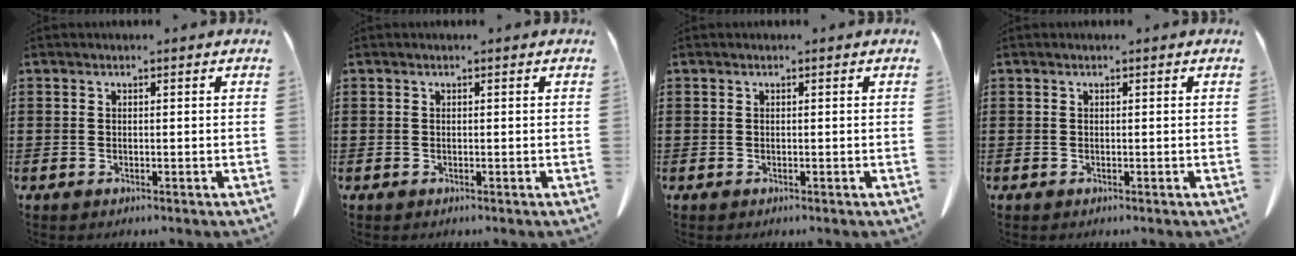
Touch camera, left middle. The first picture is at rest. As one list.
[{"total": 0.0}, {"total": 0.0}, {"total": 0.0}]